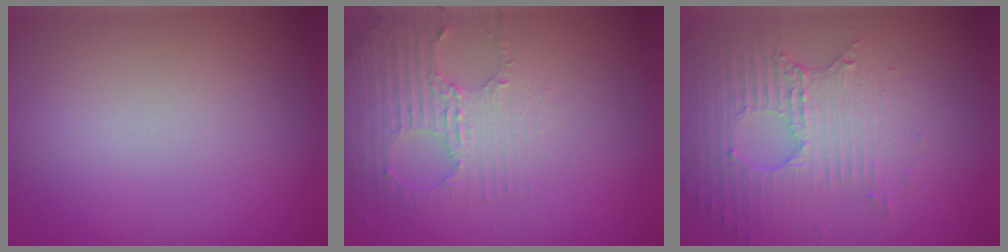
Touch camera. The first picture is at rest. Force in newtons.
{"total": 2.9, "press": 2.7, "slide": 1.1}
{"total": 5.2, "press": 3.4, "slide": 3.9}